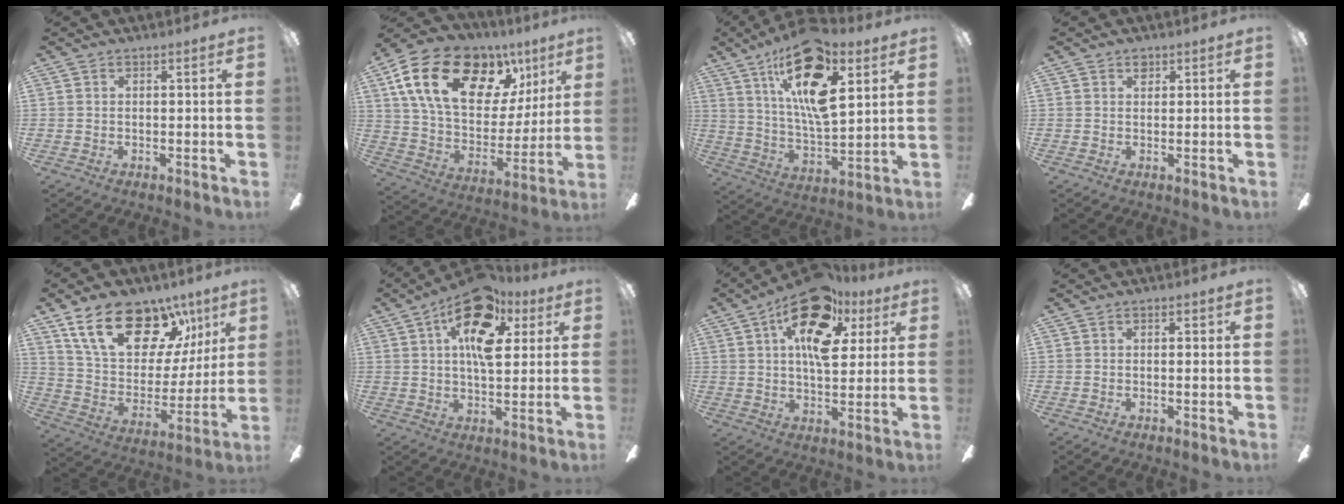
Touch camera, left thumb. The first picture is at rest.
{"total": 23.8, "force": [12.0, 14.0, 14.9], "torque": [-0.257, -0.047, 0.221]}
{"total": 21.4, "force": [11.5, 8.1, 16.1], "torque": [-0.300, -0.049, 0.185]}
{"total": 1.6, "force": [1.0, 1.0, 0.7], "torque": [0.001, -0.005, 0.016]}
{"total": 22.3, "force": [13.4, 12.5, 12.7], "torque": [-0.202, -0.068, 0.240]}
{"total": 17.5, "force": [8.5, 8.3, 12.8], "torque": [-0.202, -0.020, 0.142]}
{"total": 19.7, "force": [9.9, 9.3, 14.2], "torque": [-0.222, -0.030, 0.167]}
{"total": 1.3, "force": [0.1, 0.7, 1.2], "torque": [-0.015, 0.002, -0.001]}